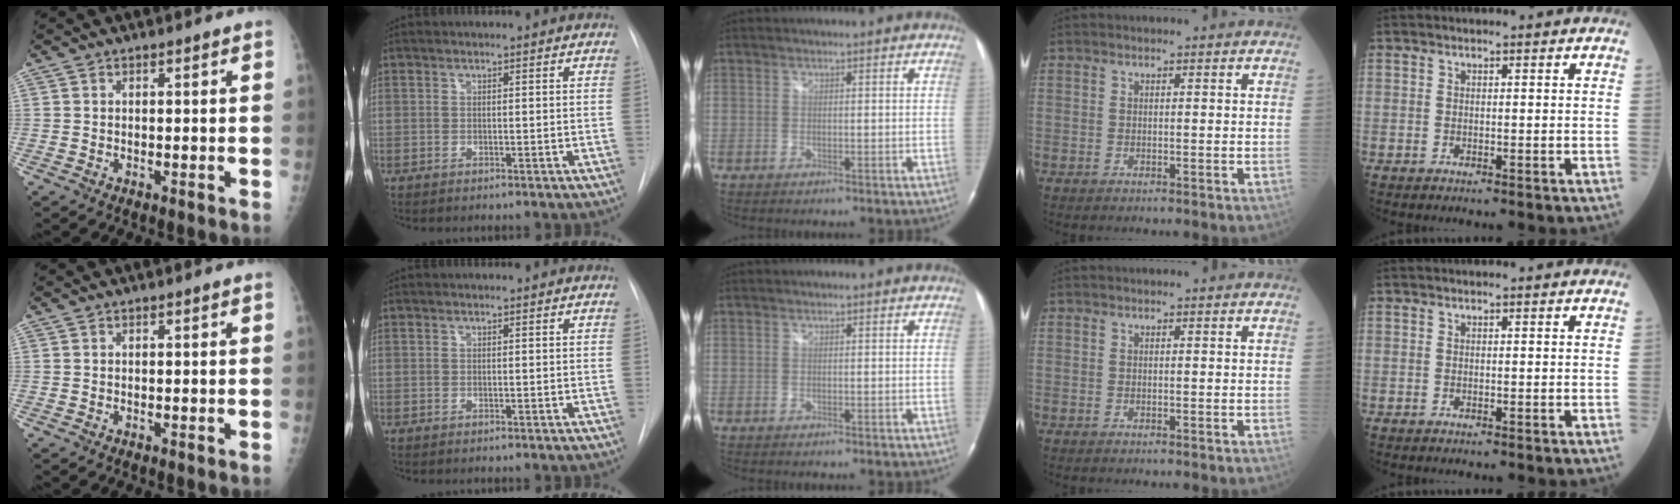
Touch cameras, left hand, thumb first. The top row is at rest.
{}